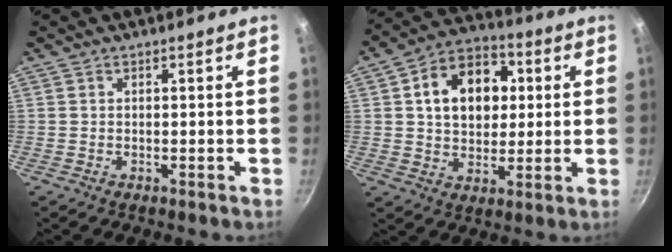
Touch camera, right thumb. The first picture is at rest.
{"total": 15.2, "force": [3.1, 11.1, 9.9], "torque": [-0.118, 0.015, 0.040]}